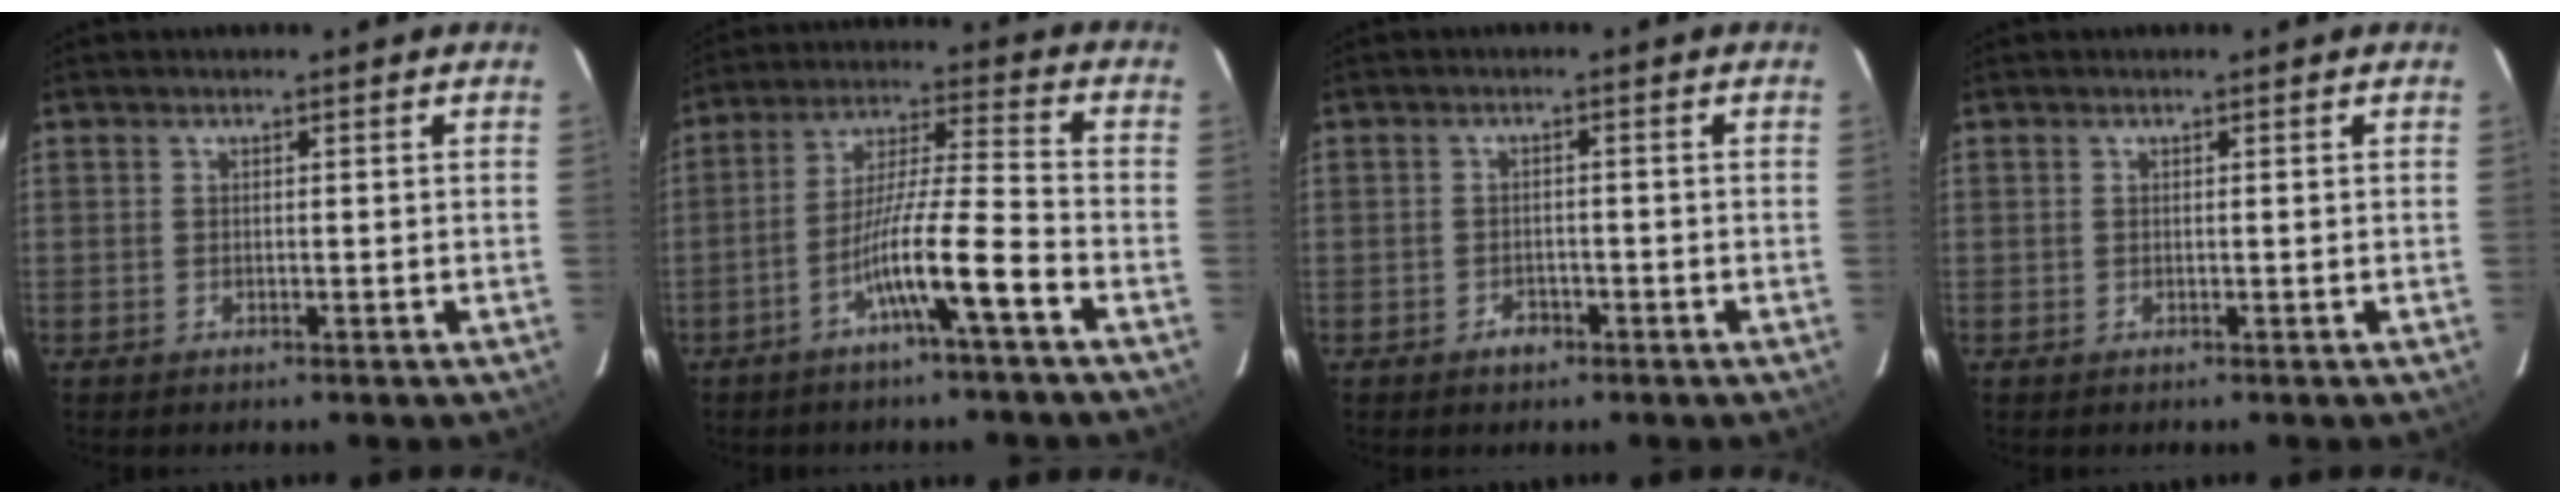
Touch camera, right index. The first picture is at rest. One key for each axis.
{"total": 10.2, "fx": -5.1, "fy": -0.6, "fz": 8.8, "tx": -0.161, "ty": 0.009, "tz": -0.095}
{"total": 2.0, "fx": -1.3, "fy": 1.2, "fz": 0.9, "tx": -0.012, "ty": 0.005, "tz": -0.017}
{"total": 0.0}